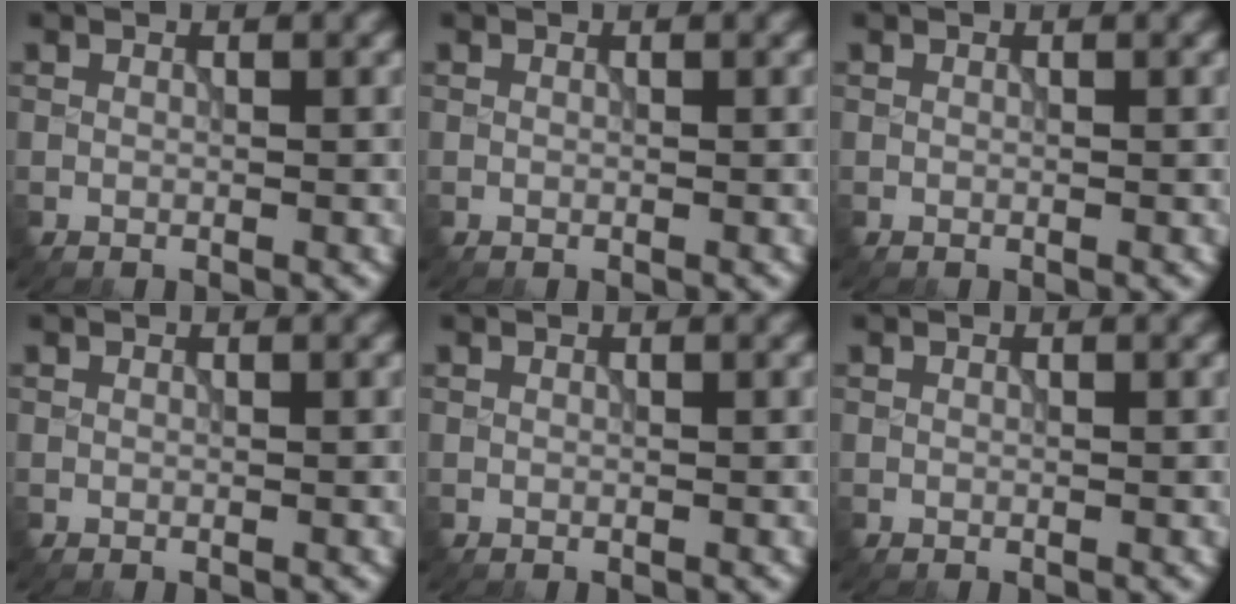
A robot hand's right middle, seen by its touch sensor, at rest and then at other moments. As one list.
[{"total": 0.0}, {"total": 0.0}, {"total": 0.0}, {"total": 0.0}, {"total": 0.0}]